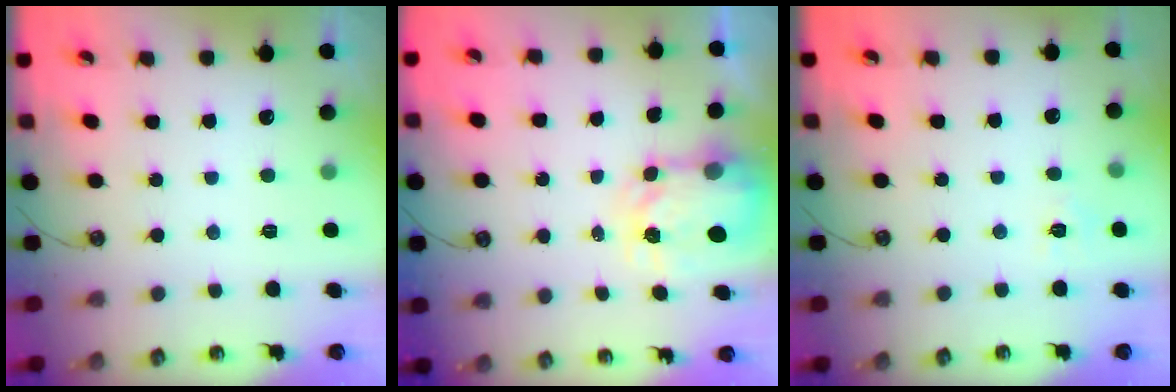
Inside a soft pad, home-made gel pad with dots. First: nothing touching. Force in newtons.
{"total": 5.0, "press": 4.9, "slide": 0.6}
{"total": 4.8, "press": 4.8, "slide": 0.7}